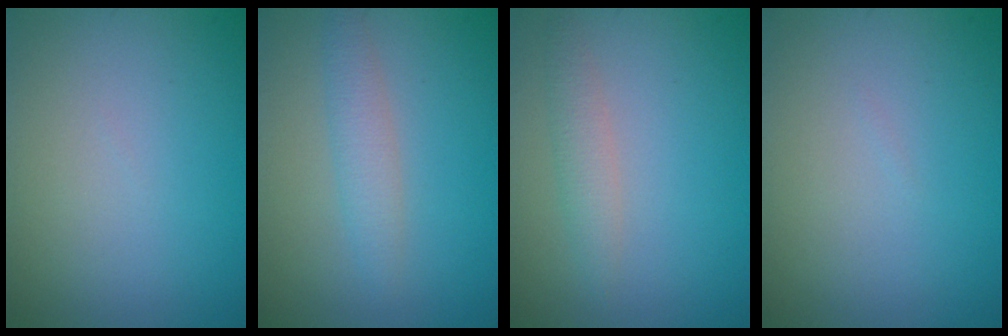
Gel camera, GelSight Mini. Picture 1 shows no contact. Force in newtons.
{"total": 2.1, "press": 2.1, "slide": 0.1}
{"total": 1.7, "press": 1.7, "slide": 0.1}
{"total": 0.0}